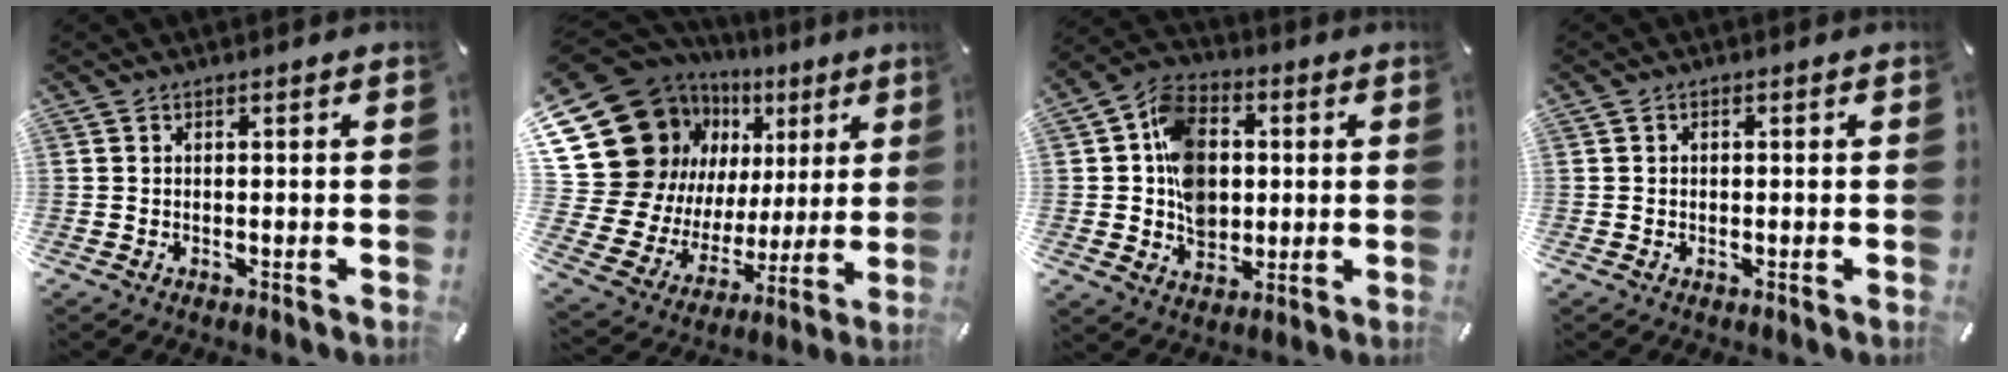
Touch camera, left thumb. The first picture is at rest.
{"total": 25.5, "force": [9.9, 19.5, 13.2], "torque": [-0.253, -0.075, 0.212]}
{"total": 12.4, "force": [0.7, 10.2, 7.1], "torque": [-0.131, 0.019, 0.019]}
{"total": 0.6, "force": [-0.1, 0.5, 0.2], "torque": [-0.003, 0.004, -0.003]}